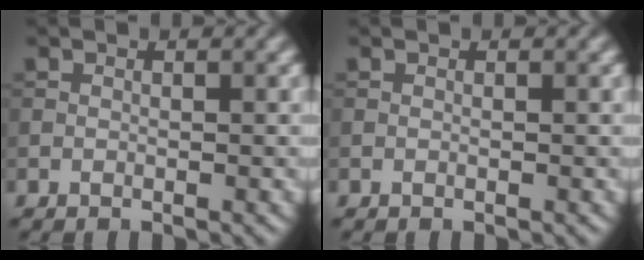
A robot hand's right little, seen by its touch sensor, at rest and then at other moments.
{"total": 0.0}